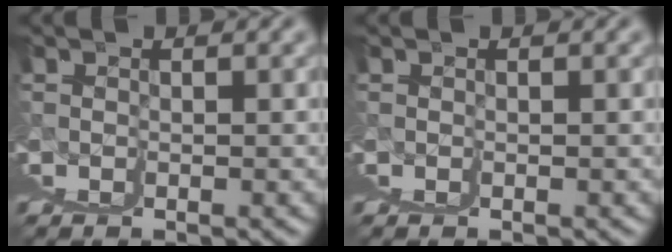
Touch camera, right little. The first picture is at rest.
{"total": 0.0}